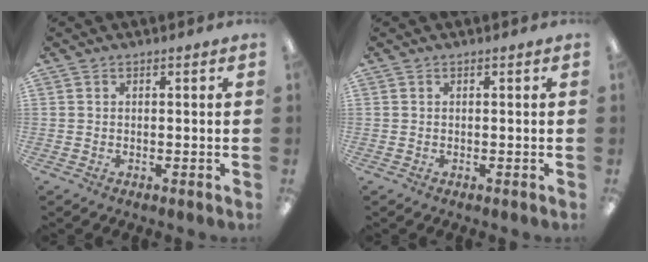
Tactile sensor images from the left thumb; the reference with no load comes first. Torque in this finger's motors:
{"motor_torque": [-0.01, 0.01, 0.01, 0.01, 0.00]}